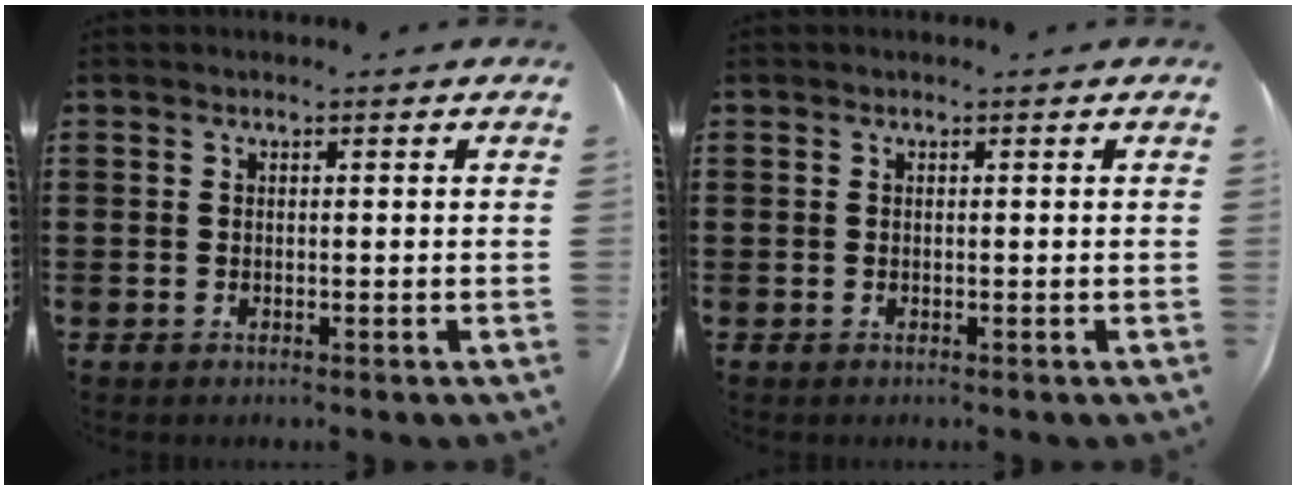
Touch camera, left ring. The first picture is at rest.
{"total": 0.0}